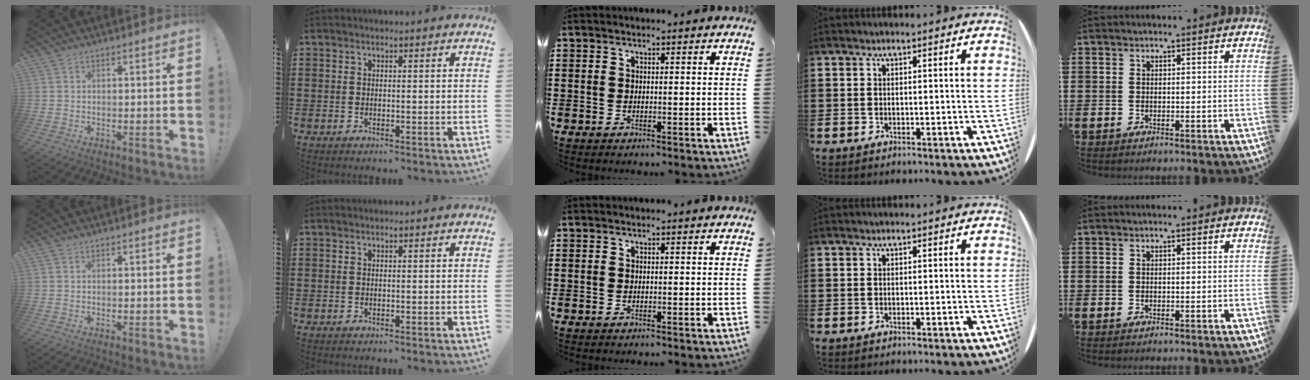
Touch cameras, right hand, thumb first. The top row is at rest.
{}